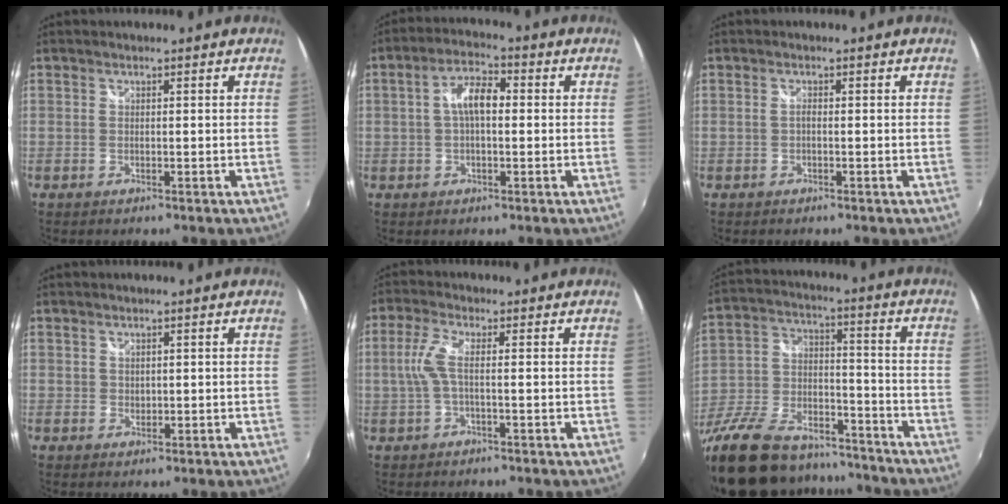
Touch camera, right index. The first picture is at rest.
{"total": 6.1, "force": [0.2, 2.8, 5.4], "torque": [-0.102, 0.017, 0.002]}
{"total": 0.7, "force": [-0.3, 0.3, 0.5], "torque": [-0.011, 0.002, -0.008]}
{"total": 1.0, "force": [0.7, 0.6, 0.2], "torque": [0.000, 0.001, 0.013]}
{"total": 4.3, "force": [-0.4, 0.5, 4.2], "torque": [-0.095, 0.002, -0.003]}
{"total": 28.8, "force": [-21.8, 12.3, 14.3], "torque": [-0.307, -0.009, -0.343]}